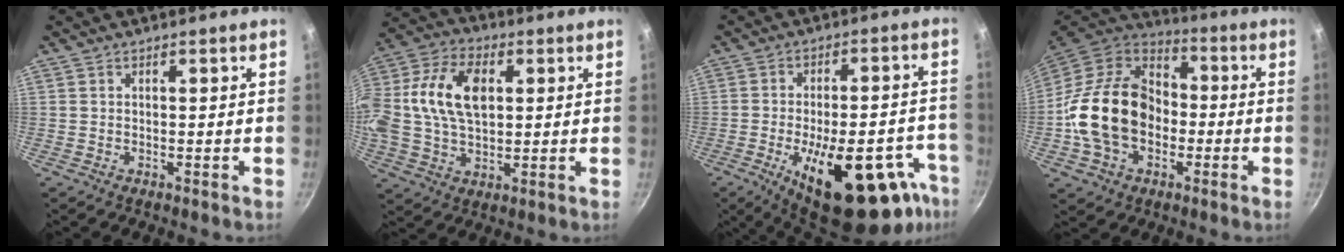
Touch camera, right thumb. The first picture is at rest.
{"total": 17.4, "force": [2.8, 11.1, 13.1], "torque": [-0.249, 0.023, 0.038]}
{"total": 25.3, "force": [-11.9, 10.6, 19.7], "torque": [-0.219, 0.033, -0.158]}
{"total": 21.0, "force": [-3.2, 15.4, 13.9], "torque": [-0.226, 0.042, -0.067]}